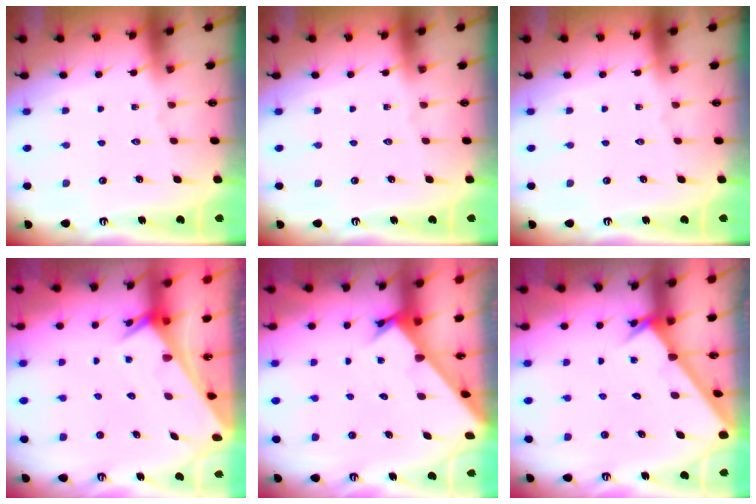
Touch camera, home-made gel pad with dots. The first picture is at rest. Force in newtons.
{"total": 0.0}
{"total": 0.0}
{"total": 2.5, "press": 2.5, "slide": 0.1}
{"total": 2.1, "press": 2.1, "slide": 0.2}
{"total": 2.6, "press": 2.6, "slide": 0.1}